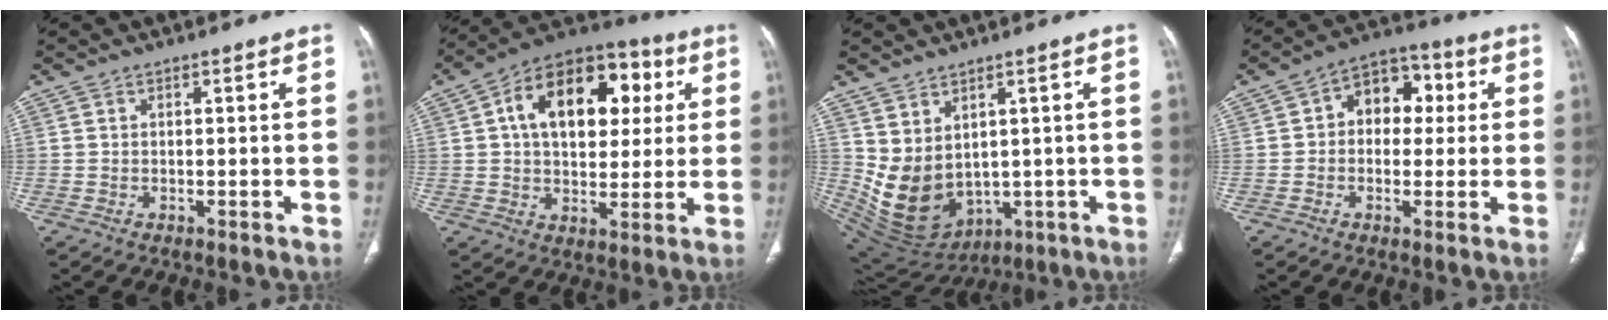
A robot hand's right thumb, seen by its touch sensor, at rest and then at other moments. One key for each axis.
{"total": 20.1, "fx": 5.0, "fy": 12.6, "fz": 14.9, "tx": -0.192, "ty": 0.018, "tz": 0.069}
{"total": 12.3, "fx": 0.9, "fy": 8.8, "fz": 8.6, "tx": -0.143, "ty": -0.018, "tz": 0.061}
{"total": 10.1, "fx": 1.8, "fy": 7.3, "fz": 6.7, "tx": -0.054, "ty": 0.023, "tz": 0.016}